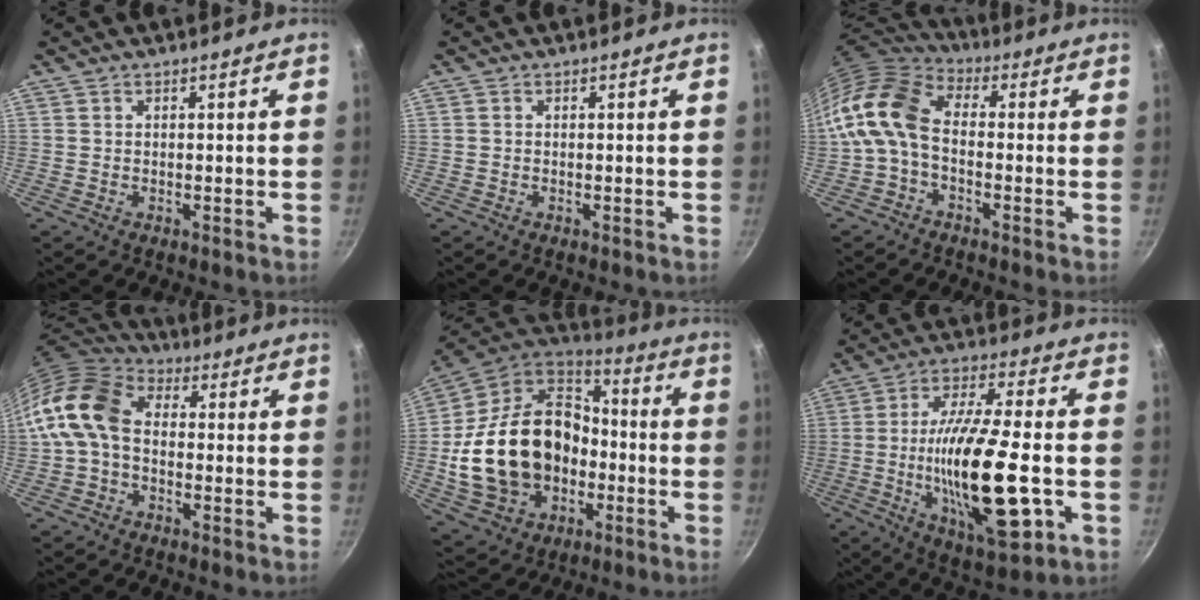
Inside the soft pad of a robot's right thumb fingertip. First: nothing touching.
{"total": 0.0}
{"total": 13.1, "force": [-1.8, 8.4, 9.9], "torque": [-0.193, 0.038, -0.058]}
{"total": 13.2, "force": [-0.5, 9.4, 9.3], "torque": [-0.166, 0.033, -0.030]}
{"total": 26.9, "force": [-3.8, 20.1, 17.5], "torque": [-0.296, 0.057, -0.045]}
{"total": 22.1, "force": [-4.4, 6.9, 20.6], "torque": [-0.367, 0.010, -0.075]}